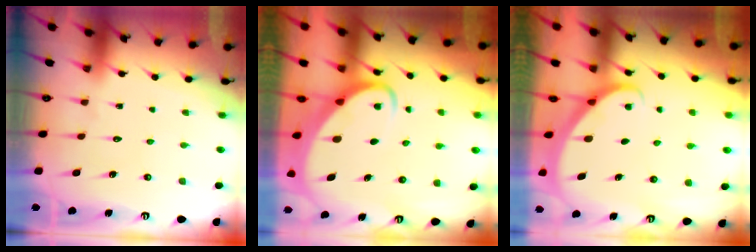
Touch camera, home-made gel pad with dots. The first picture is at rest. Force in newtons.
{"total": 3.5, "press": 3.5, "slide": 0.5}
{"total": 2.0, "press": 2.0, "slide": 0.1}